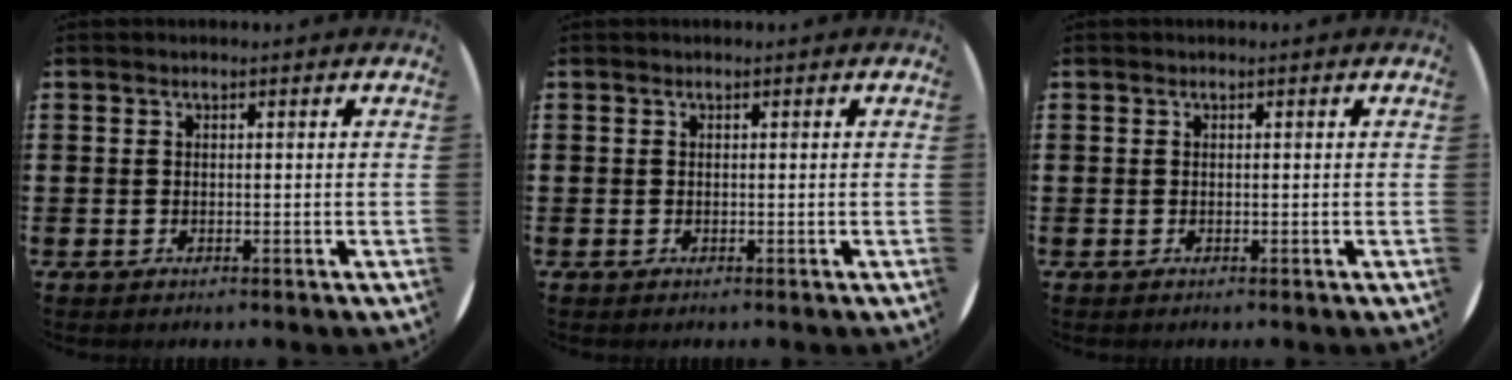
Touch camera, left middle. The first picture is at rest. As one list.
[{"total": 0.0}, {"total": 0.0}]